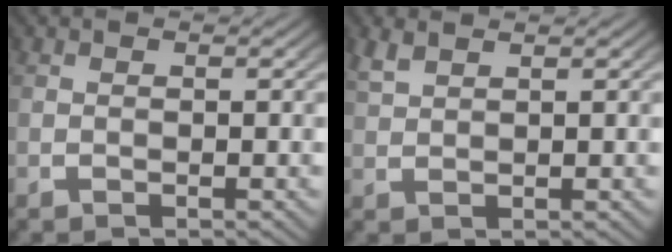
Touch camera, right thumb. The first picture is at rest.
{"total": 1.7, "force": [1.6, 0.3, 0.6], "torque": [-0.014, 0.006, 0.037]}